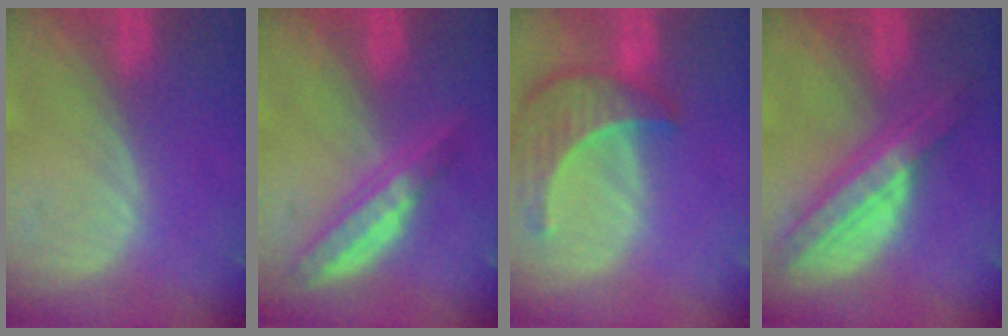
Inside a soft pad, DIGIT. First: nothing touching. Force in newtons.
{"total": 5.8, "press": 5.5, "slide": 1.9}
{"total": 8.1, "press": 7.6, "slide": 2.8}
{"total": 8.3, "press": 8.3, "slide": 0.6}